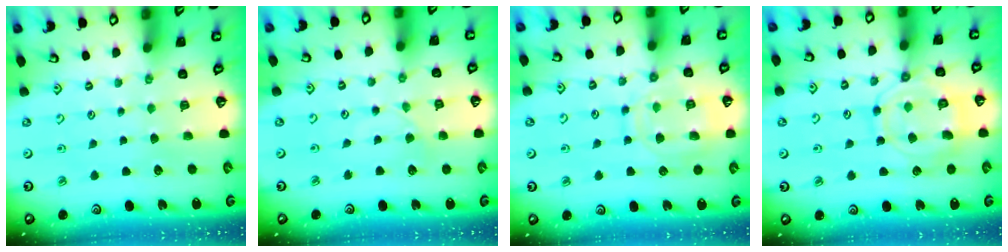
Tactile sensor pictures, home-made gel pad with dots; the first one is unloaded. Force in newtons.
{"total": 2.3, "press": 2.3, "slide": 0.4}
{"total": 12.9, "press": 12.8, "slide": 1.1}
{"total": 12.5, "press": 12.4, "slide": 1.3}